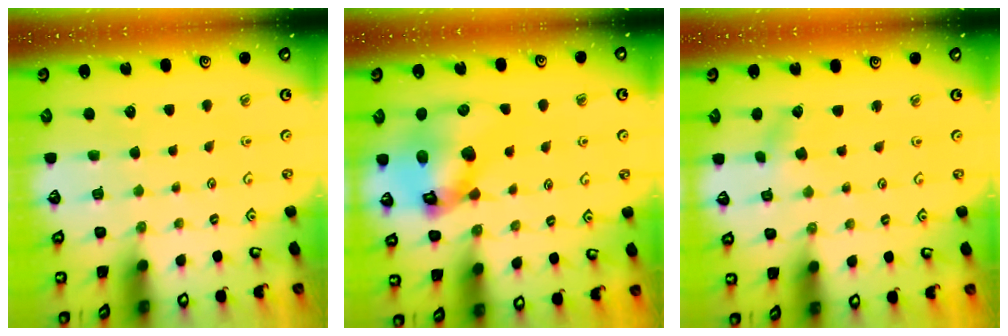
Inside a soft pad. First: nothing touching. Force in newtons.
{"total": 17.4, "press": 17.2, "slide": 2.5}
{"total": 1.1, "press": 1.1, "slide": 0.1}